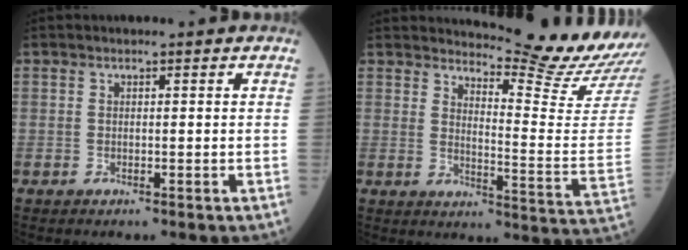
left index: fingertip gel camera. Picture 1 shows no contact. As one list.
[{"total": 15.1, "force": [14.6, -2.4, 2.6], "torque": [-0.045, -0.125, 0.179]}]